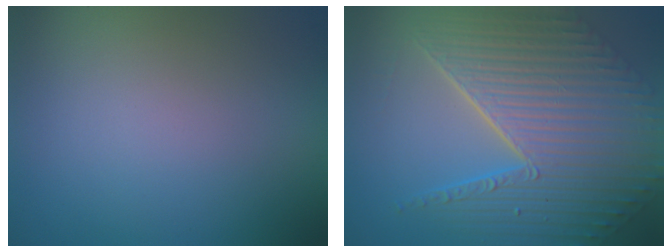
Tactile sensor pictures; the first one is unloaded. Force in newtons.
{"total": 10.8, "press": 7.3, "slide": 8.0}